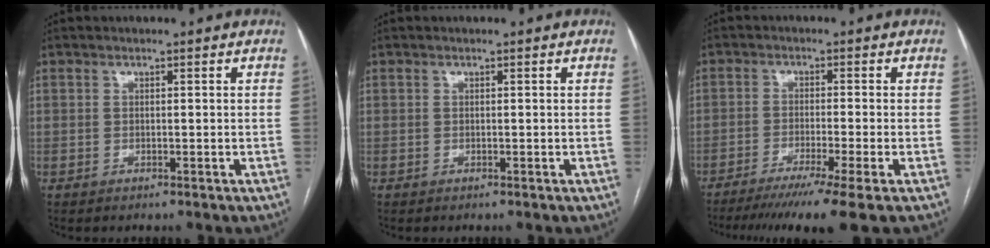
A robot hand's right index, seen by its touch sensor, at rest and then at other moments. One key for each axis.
{"total": 0.0}
{"total": 10.9, "fx": -8.1, "fy": -1.5, "fz": 7.2, "tx": -0.102, "ty": -0.028, "tz": -0.123}